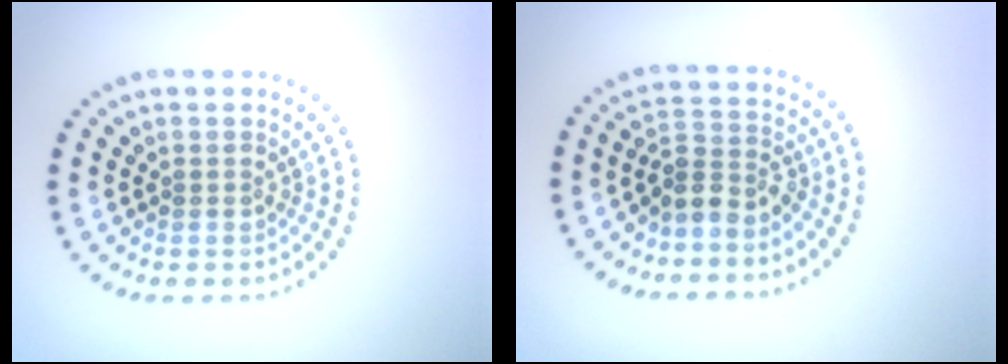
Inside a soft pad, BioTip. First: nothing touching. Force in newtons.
{"total": 2.7, "press": 2.1, "slide": 1.6}